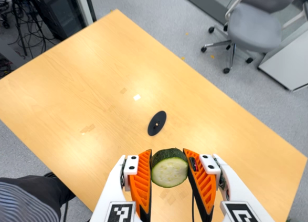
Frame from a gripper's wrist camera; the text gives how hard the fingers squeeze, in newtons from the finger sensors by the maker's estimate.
{"total": 11.7, "left": 10.8, "right": 12.6}